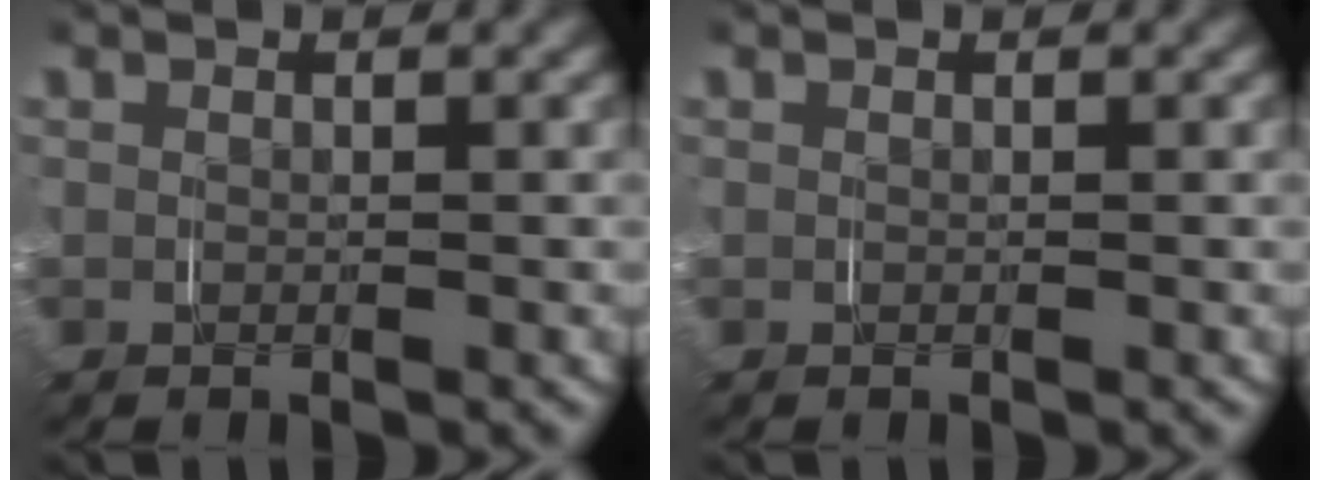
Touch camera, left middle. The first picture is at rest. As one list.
[{"total": 0.0}]